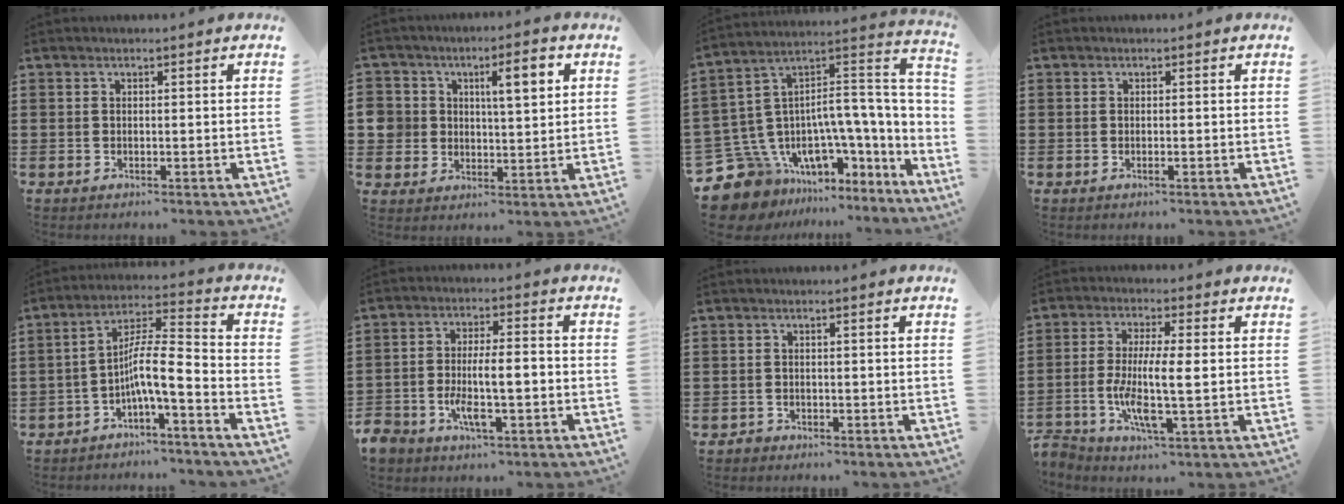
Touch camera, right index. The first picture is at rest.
{"total": 7.0, "force": [2.0, 4.9, 4.5], "torque": [-0.085, 0.010, 0.028]}
{"total": 9.8, "force": [-5.8, 6.3, 4.7], "torque": [-0.120, -0.021, -0.103]}
{"total": 0.5, "force": [-0.2, 0.0, 0.5], "torque": [-0.008, -0.003, -0.003]}
{"total": 7.1, "force": [-3.7, 0.0, 6.1], "torque": [-0.116, -0.019, -0.075]}
{"total": 7.0, "force": [-2.9, 2.8, 5.8], "torque": [-0.124, 0.000, -0.058]}
{"total": 1.3, "force": [-1.1, 0.8, 0.0], "torque": [-0.003, 0.004, -0.024]}
{"total": 6.7, "force": [-1.5, 1.3, 6.4], "torque": [-0.133, -0.009, -0.033]}